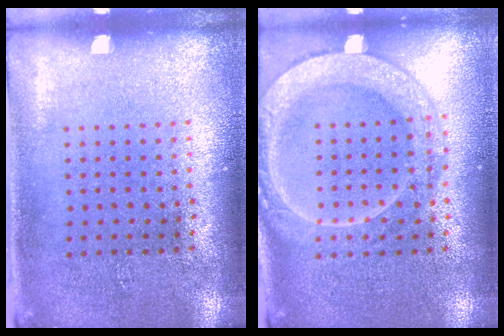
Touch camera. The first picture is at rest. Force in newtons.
{"total": 2.0, "press": 2.0, "slide": 0.3}